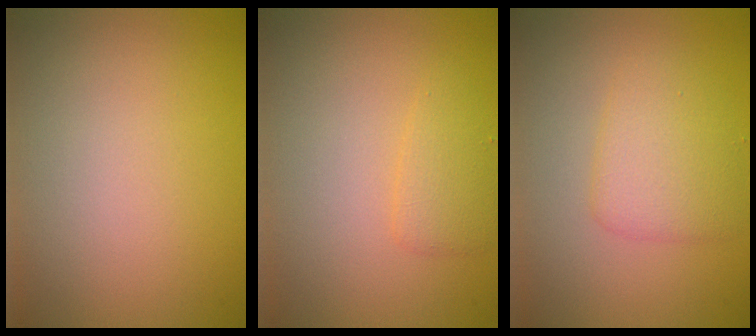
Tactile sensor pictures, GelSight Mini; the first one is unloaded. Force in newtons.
{"total": 1.7, "press": 1.7, "slide": 0.1}
{"total": 3.0, "press": 3.0, "slide": 0.1}